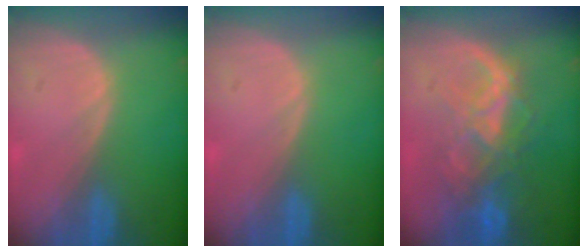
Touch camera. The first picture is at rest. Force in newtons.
{"total": 0.0}
{"total": 8.8, "press": 7.5, "slide": 4.7}